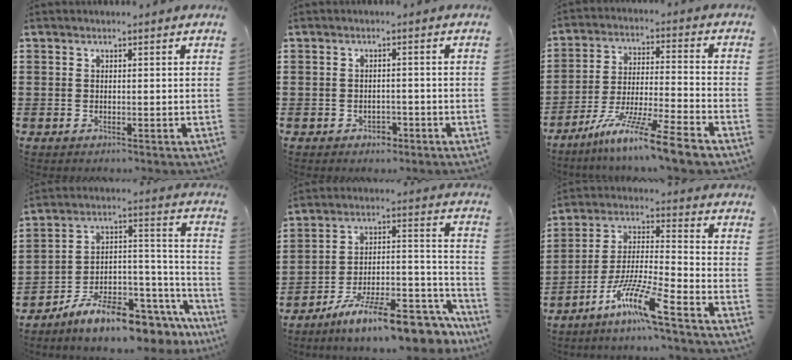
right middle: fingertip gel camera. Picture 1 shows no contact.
{"total": 1.4, "force": [-1.1, 0.9, 0.3], "torque": [-0.011, -0.001, -0.025]}
{"total": 11.0, "force": [-8.9, -0.5, 6.3], "torque": [-0.118, 0.005, -0.176]}
{"total": 10.1, "force": [-9.1, 1.8, 4.0], "torque": [-0.060, 0.028, -0.173]}
{"total": 14.2, "force": [-11.5, 1.7, 8.0], "torque": [-0.115, 0.040, -0.202]}
{"total": 9.7, "force": [-7.3, 0.1, 6.4], "torque": [-0.135, -0.010, -0.146]}